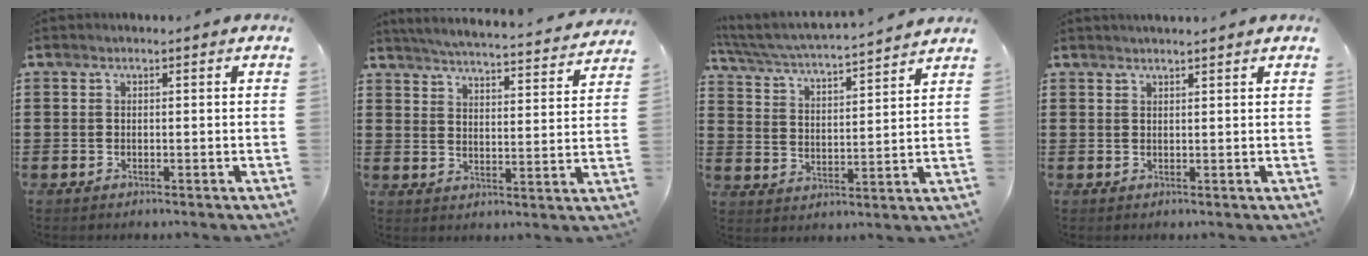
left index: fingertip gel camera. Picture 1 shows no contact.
{"total": 4.3, "force": [4.2, -0.6, 0.8], "torque": [-0.037, -0.037, 0.067]}
{"total": 4.1, "force": [3.9, -0.3, 1.1], "torque": [-0.043, -0.035, 0.059]}
{"total": 1.3, "force": [1.2, -0.2, 0.4], "torque": [-0.009, -0.001, 0.024]}